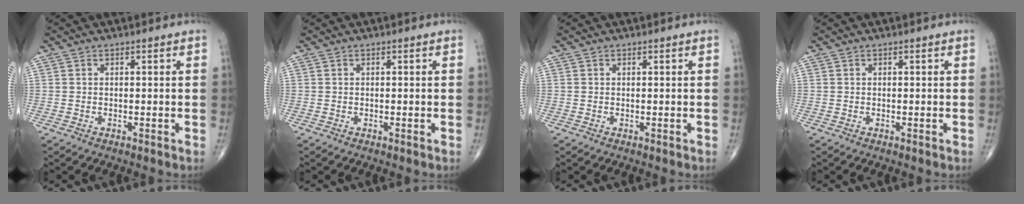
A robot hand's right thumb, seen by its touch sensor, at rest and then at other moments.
{"total": 0.0}
{"total": 0.0}
{"total": 0.0}